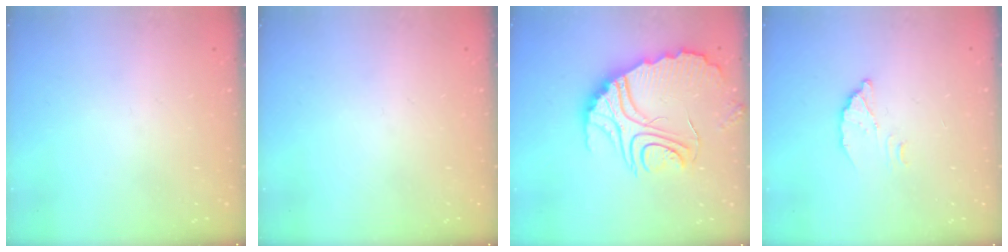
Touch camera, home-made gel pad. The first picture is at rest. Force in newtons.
{"total": 0.0}
{"total": 15.2, "press": 15.1, "slide": 1.4}
{"total": 3.7, "press": 3.7, "slide": 0.1}